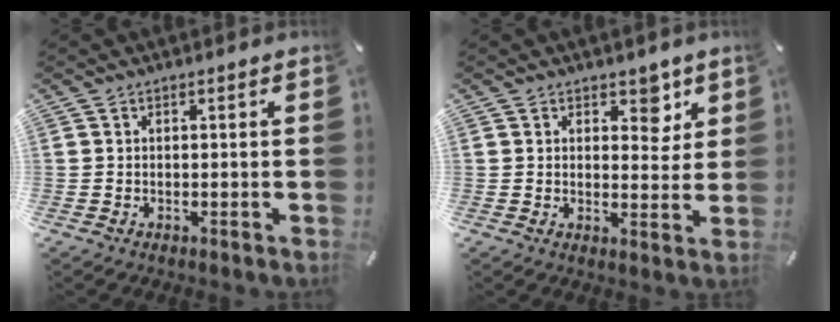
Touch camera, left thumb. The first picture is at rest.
{"total": 5.5, "force": [3.1, 3.5, 2.8], "torque": [-0.011, -0.019, 0.043]}